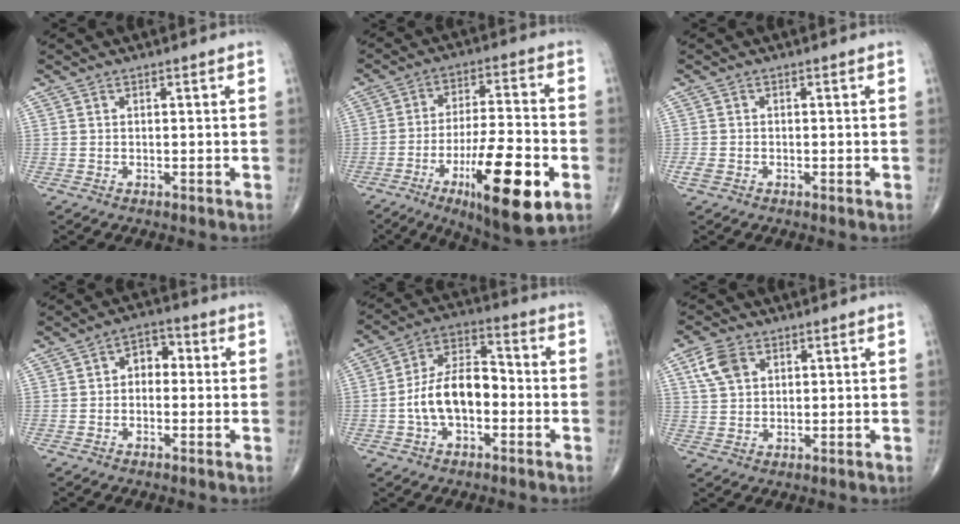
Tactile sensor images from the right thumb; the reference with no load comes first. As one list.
[{"total": 19.0, "force": [-7.6, 4.9, 16.8], "torque": [-0.272, 0.018, -0.114]}, {"total": 1.7, "force": [-0.8, 1.0, 1.1], "torque": [-0.029, -0.003, -0.017]}, {"total": 4.9, "force": [0.0, 3.6, 3.4], "torque": [-0.028, 0.021, -0.013]}, {"total": 12.0, "force": [-2.4, 7.0, 9.4], "torque": [-0.162, 0.044, -0.052]}, {"total": 6.1, "force": [2.5, 4.2, 3.6], "torque": [-0.064, 0.002, 0.049]}]